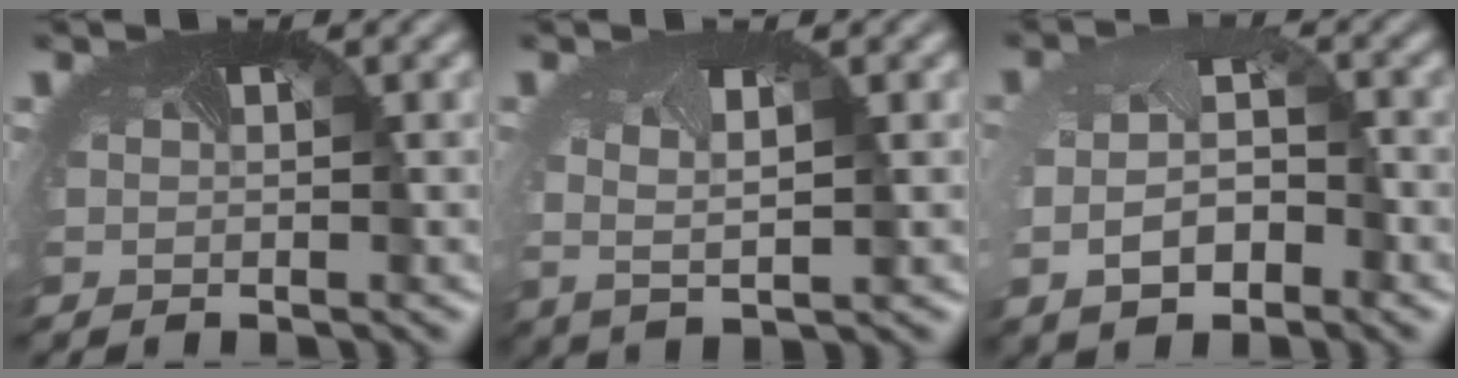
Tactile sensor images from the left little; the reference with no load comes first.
{"total": 1.5, "force": [0.1, 0.1, 1.5], "torque": [-0.051, -0.010, -0.002]}
{"total": 4.3, "force": [-1.2, 2.4, 3.4], "torque": [-0.082, -0.008, -0.026]}